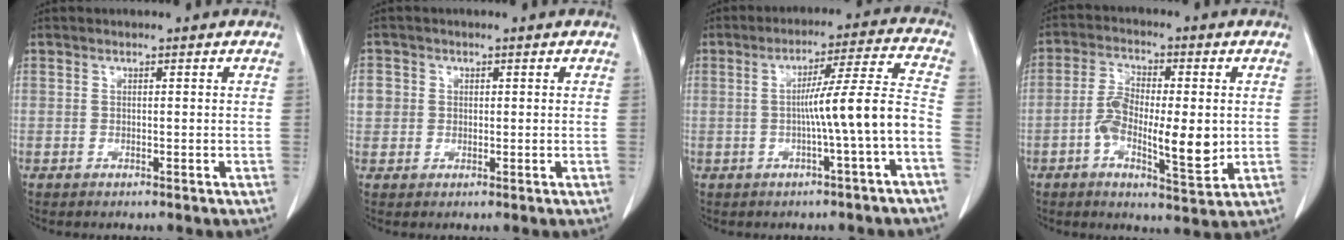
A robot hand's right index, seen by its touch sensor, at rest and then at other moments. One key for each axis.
{"total": 3.9, "fx": 0.7, "fy": 3.8, "fz": 0.9, "tx": -0.017, "ty": 0.010, "tz": 0.015}
{"total": 9.6, "fx": -2.5, "fy": -1.3, "fz": 9.2, "tx": -0.141, "ty": 0.019, "tz": -0.034}
{"total": 10.5, "fx": -1.5, "fy": 3.5, "fz": 9.8, "tx": -0.171, "ty": -0.005, "tz": -0.024}